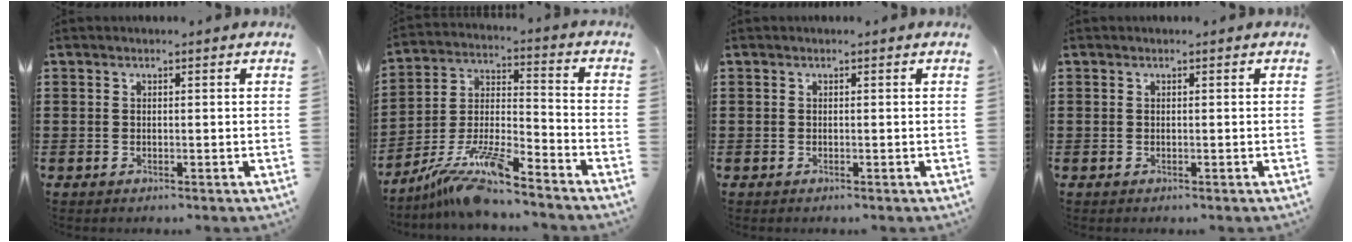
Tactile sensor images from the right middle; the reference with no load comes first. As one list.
[{"total": 11.0, "force": [-9.4, 0.6, 5.7], "torque": [-0.113, 0.008, -0.186]}, {"total": 0.0}, {"total": 0.0}]